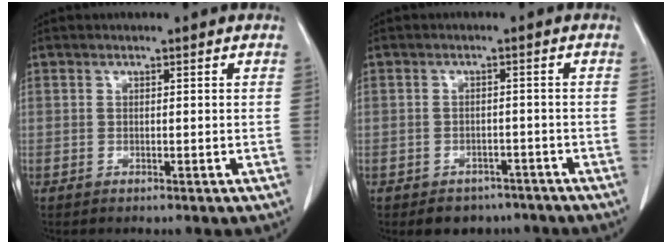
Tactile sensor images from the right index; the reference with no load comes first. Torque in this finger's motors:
{"motor_torque": [-0.30, -0.27, -0.10, -0.06]}